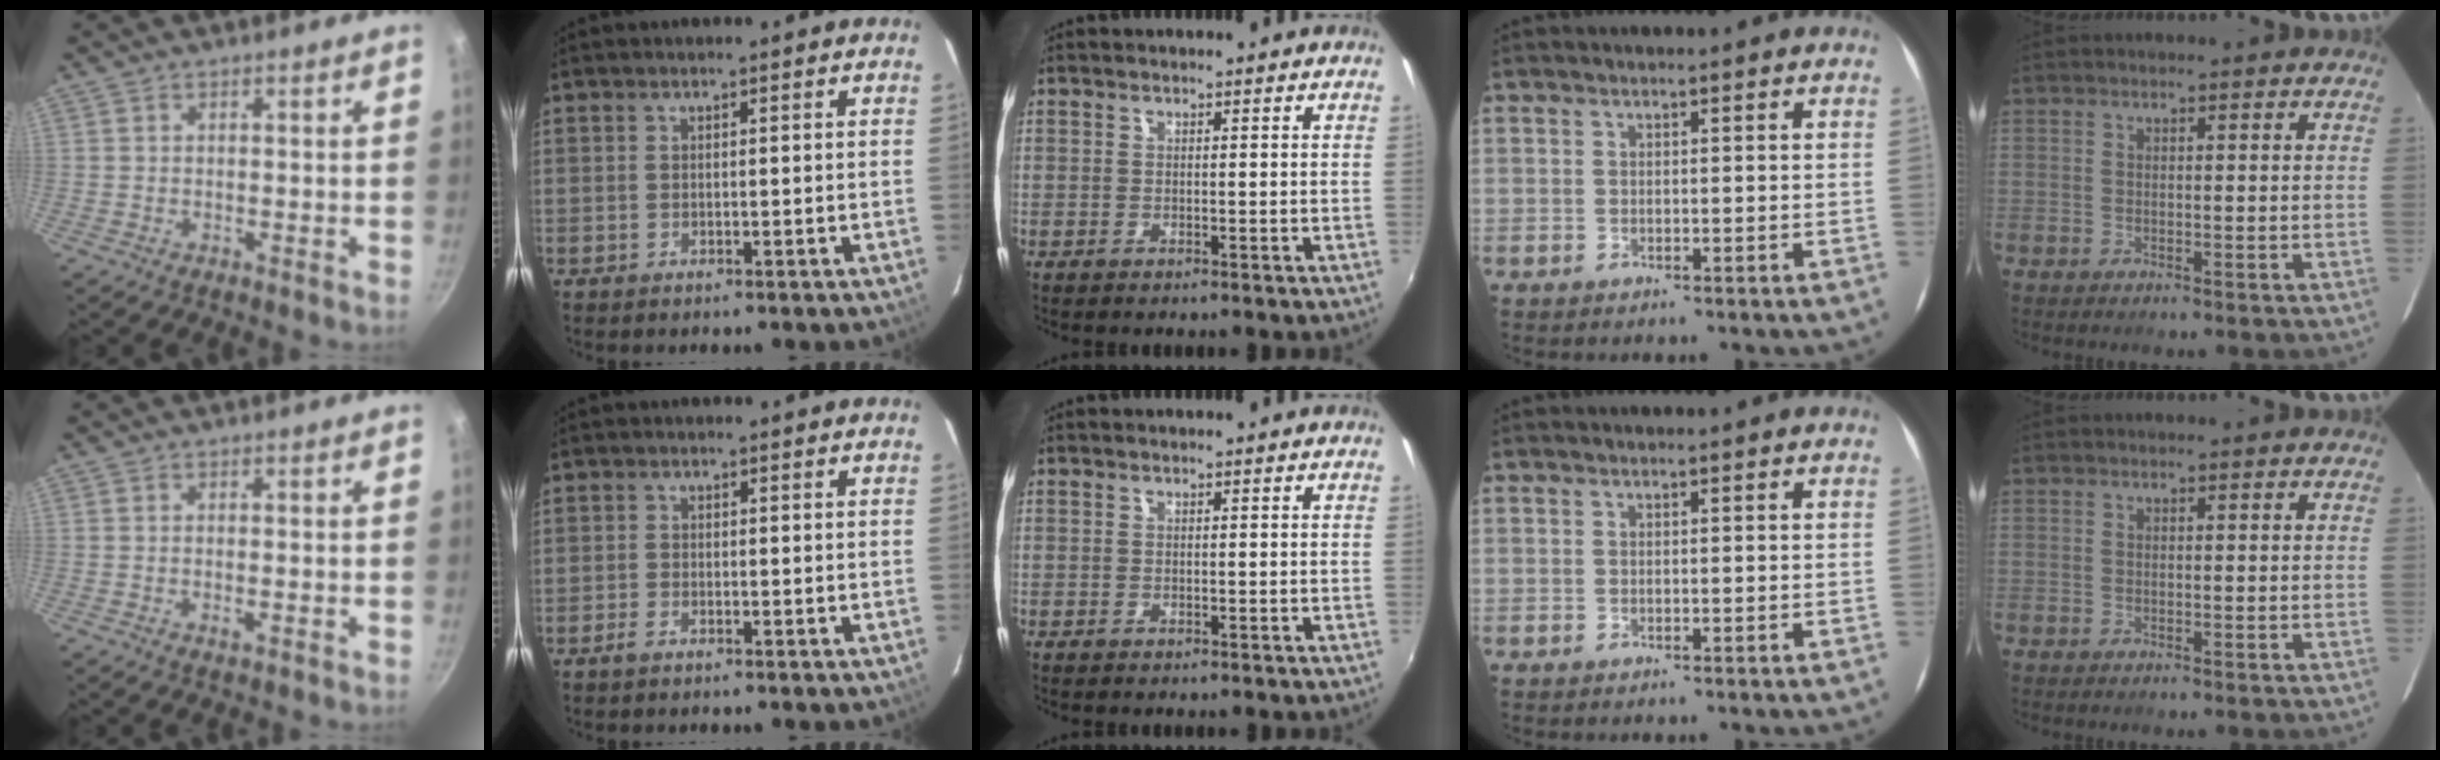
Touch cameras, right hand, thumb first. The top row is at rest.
{"thumb": {"total": 1.3, "force": [-0.4, 0.5, 1.2], "torque": [-0.025, 0.000, -0.008]}, "index": {"total": 1.5, "force": [-1.2, 0.6, 0.7], "torque": [-0.019, -0.001, -0.027]}}